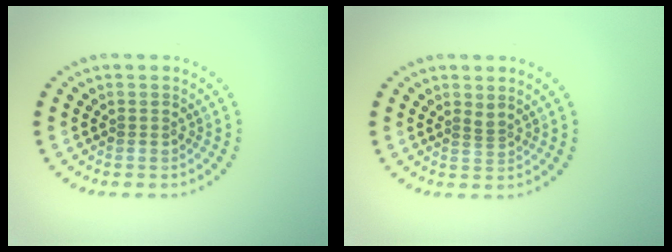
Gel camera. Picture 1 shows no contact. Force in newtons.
{"total": 0.7, "press": 0.4, "slide": 0.6}